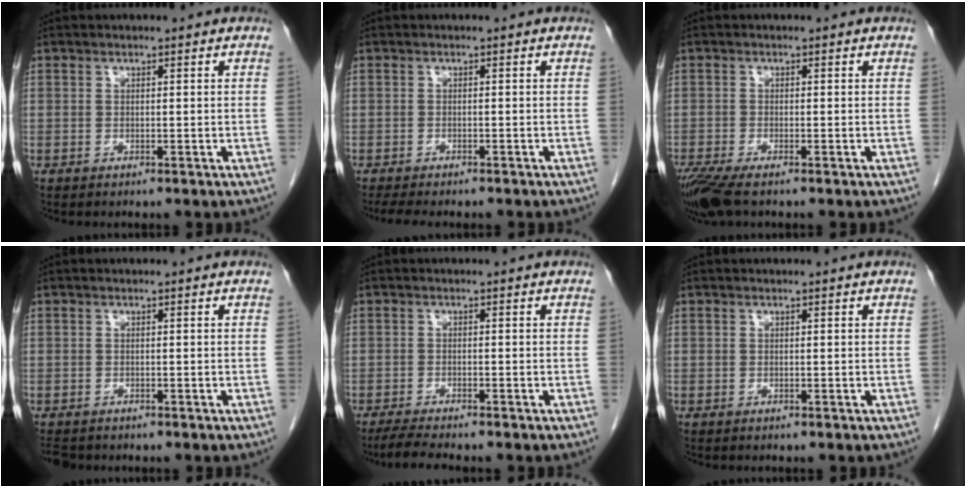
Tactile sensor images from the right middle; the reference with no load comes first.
{"total": 5.2, "force": [-4.4, 1.4, 2.4], "torque": [-0.038, -0.013, -0.063]}
{"total": 5.1, "force": [-3.6, 1.0, 3.4], "torque": [-0.067, -0.014, -0.068]}
{"total": 2.9, "force": [-2.5, 1.3, 0.8], "torque": [-0.017, -0.005, -0.038]}
{"total": 4.2, "force": [-3.7, 0.1, 2.1], "torque": [-0.040, -0.014, -0.061]}
{"total": 0.0}